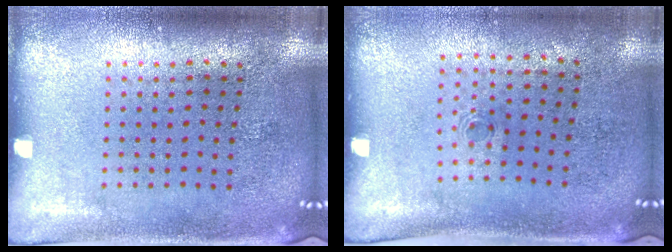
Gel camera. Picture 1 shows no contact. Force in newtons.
{"total": 0.5, "press": 0.3, "slide": 0.4}